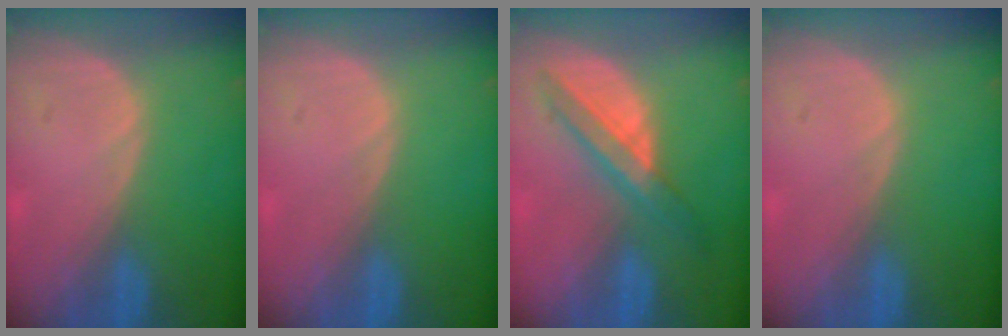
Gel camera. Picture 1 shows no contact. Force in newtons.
{"total": 0.0}
{"total": 5.9, "press": 5.8, "slide": 1.0}
{"total": 0.0}